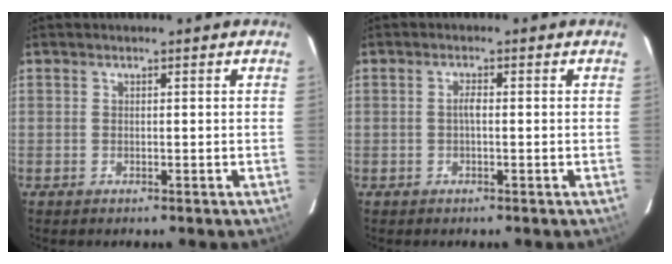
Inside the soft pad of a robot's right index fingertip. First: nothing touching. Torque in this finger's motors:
{"motor_torque": [0.29, -0.12, 0.13, 0.04]}